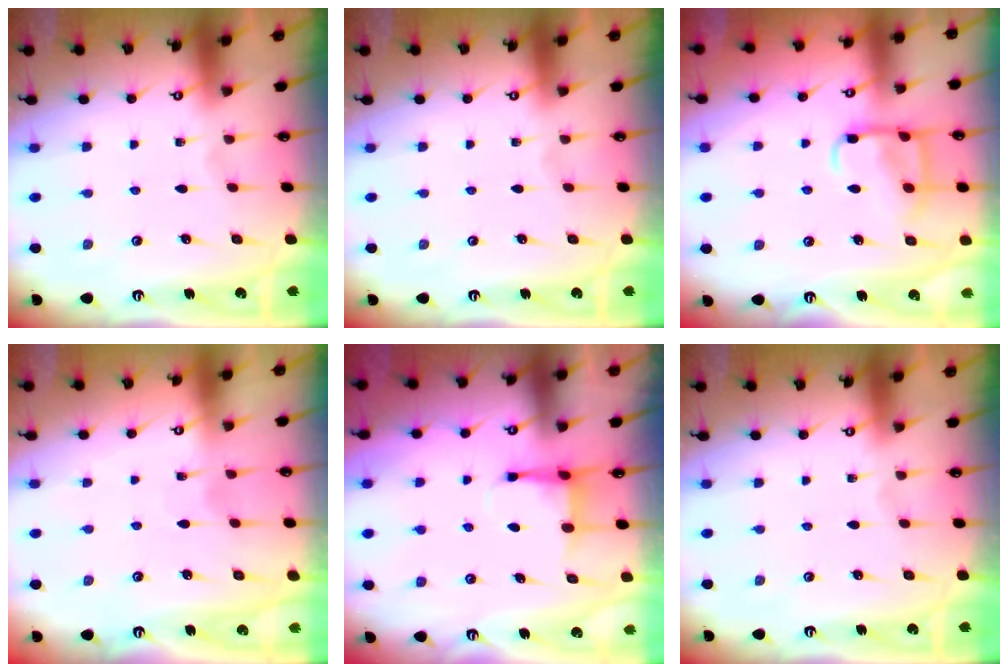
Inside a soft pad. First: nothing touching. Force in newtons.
{"total": 0.0}
{"total": 11.6, "press": 11.5, "slide": 1.1}
{"total": 5.5, "press": 5.4, "slide": 0.6}
{"total": 4.3, "press": 4.2, "slide": 0.7}
{"total": 0.0}